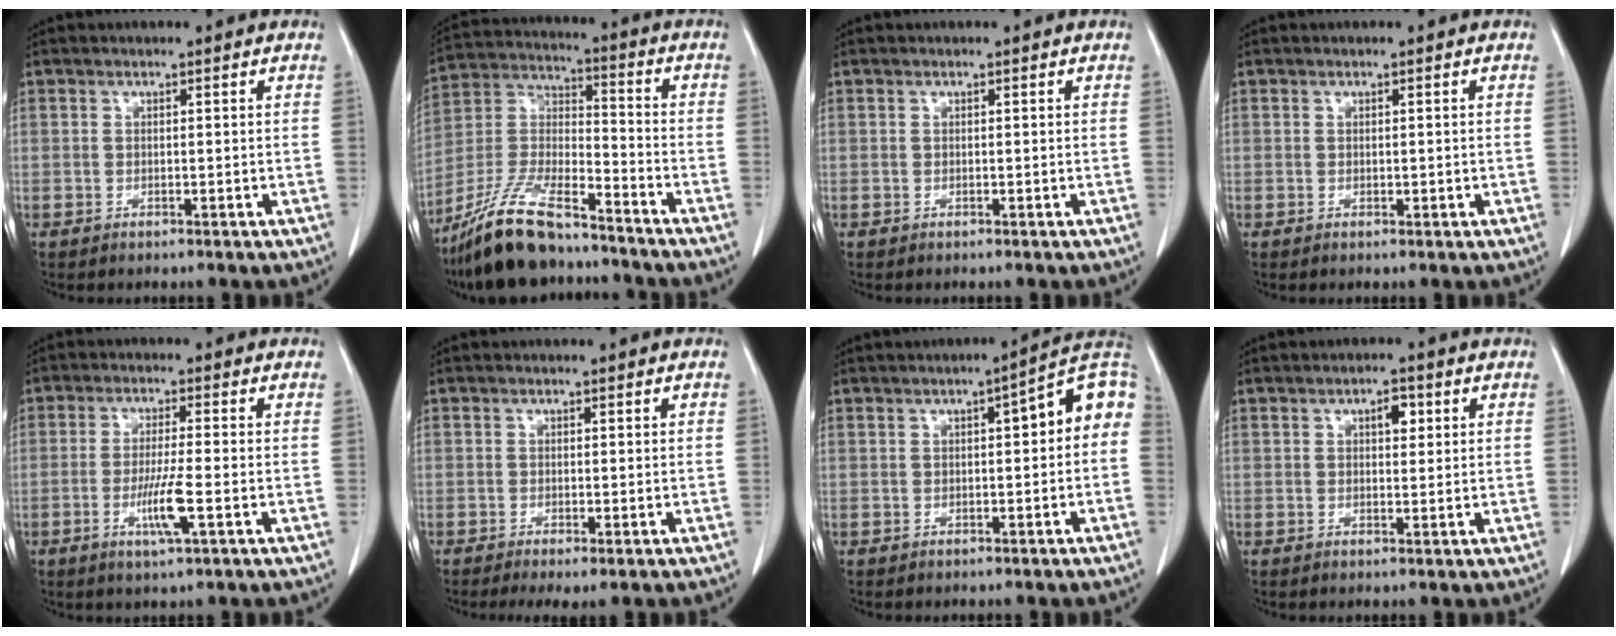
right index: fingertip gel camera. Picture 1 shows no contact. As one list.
[{"total": 15.8, "force": [-12.7, 3.9, 8.5], "torque": [-0.180, -0.005, -0.237]}, {"total": 0.0}, {"total": 0.6, "force": [0.0, 0.4, 0.5], "torque": [-0.010, -0.001, 0.004]}, {"total": 5.9, "force": [-2.0, -0.2, 5.6], "torque": [-0.106, -0.013, -0.037]}, {"total": 2.8, "force": [-1.8, 0.5, 2.1], "torque": [-0.035, -0.011, -0.027]}, {"total": 7.9, "force": [0.9, 1.7, 7.6], "torque": [-0.098, 0.034, 0.005]}, {"total": 2.7, "force": [1.0, 1.2, 2.2], "torque": [-0.033, 0.002, 0.014]}]